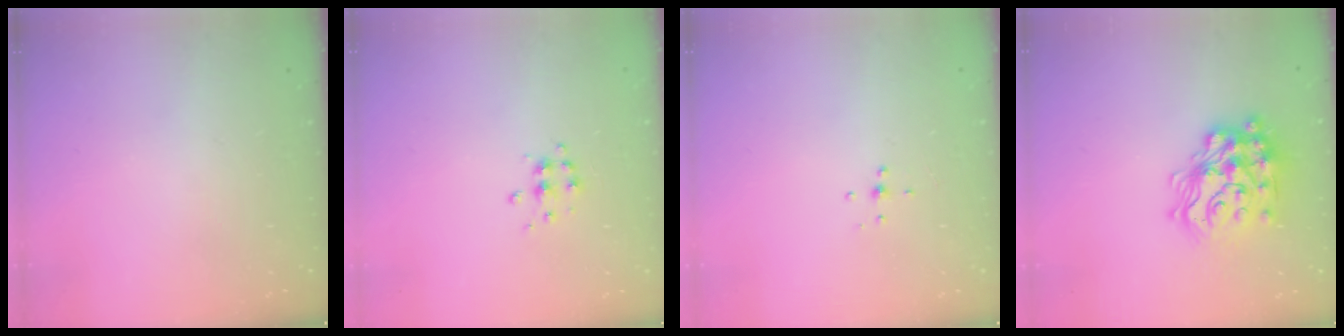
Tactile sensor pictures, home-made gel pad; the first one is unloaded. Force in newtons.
{"total": 5.5, "press": 5.5, "slide": 0.6}
{"total": 4.0, "press": 4.0, "slide": 0.3}
{"total": 20.2, "press": 20.2, "slide": 1.2}